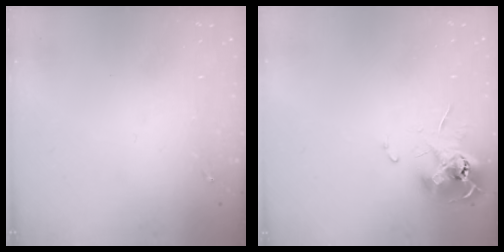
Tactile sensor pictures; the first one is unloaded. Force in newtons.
{"total": 11.7, "press": 11.7, "slide": 0.9}